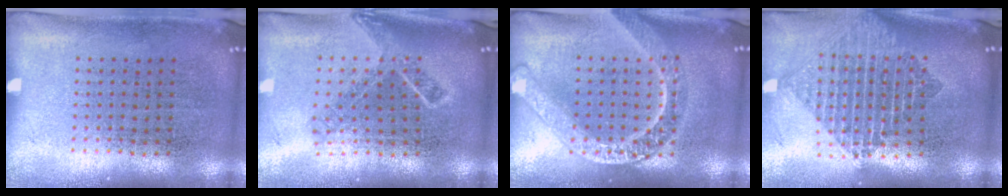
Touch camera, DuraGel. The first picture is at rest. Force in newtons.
{"total": 1.8, "press": 1.3, "slide": 1.3}
{"total": 3.3, "press": 3.3, "slide": 0.4}
{"total": 2.2, "press": 1.7, "slide": 1.4}